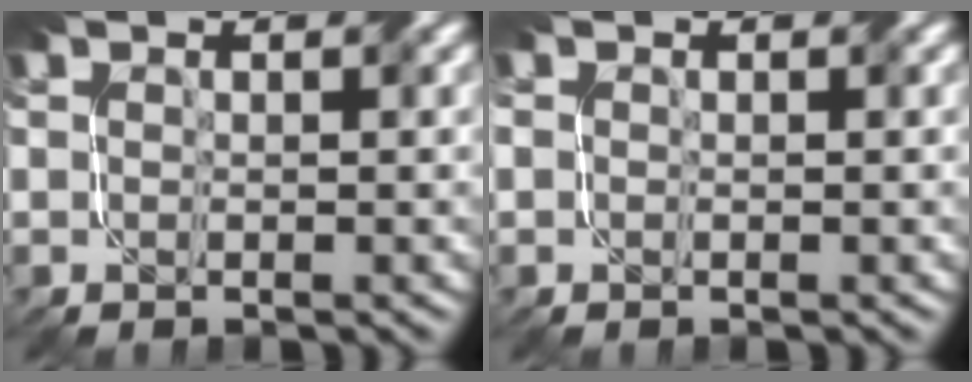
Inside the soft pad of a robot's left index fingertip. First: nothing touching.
{"total": 1.2, "force": [-0.2, 1.0, 0.6], "torque": [-0.009, -0.005, -0.004]}